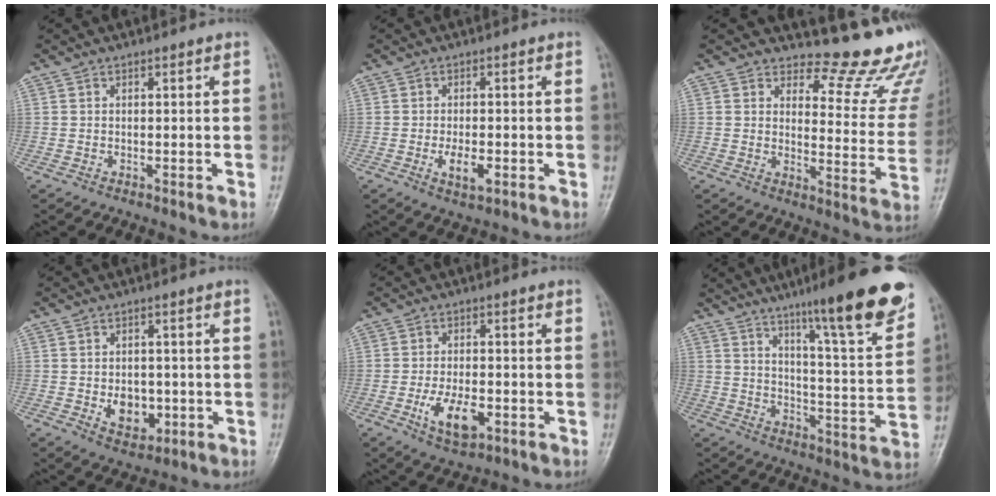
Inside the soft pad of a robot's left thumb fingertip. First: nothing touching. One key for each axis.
{"total": 4.2, "fx": -1.3, "fy": 1.9, "fz": 3.5, "tx": -0.059, "ty": -0.001, "tz": -0.017}
{"total": 15.3, "fx": 14.5, "fy": 3.7, "fz": 3.3, "tx": 0.003, "ty": -0.162, "tz": 0.154}
{"total": 6.3, "fx": -1.2, "fy": 4.6, "fz": 4.1, "tx": -0.038, "ty": -0.001, "tz": -0.006}
{"total": 7.4, "fx": -2.6, "fy": 3.7, "fz": 5.9, "tx": -0.100, "ty": 0.005, "tz": -0.039}
{"total": 18.7, "fx": 12.3, "fy": 1.9, "fz": 13.9, "tx": -0.173, "ty": -0.065, "tz": 0.181}